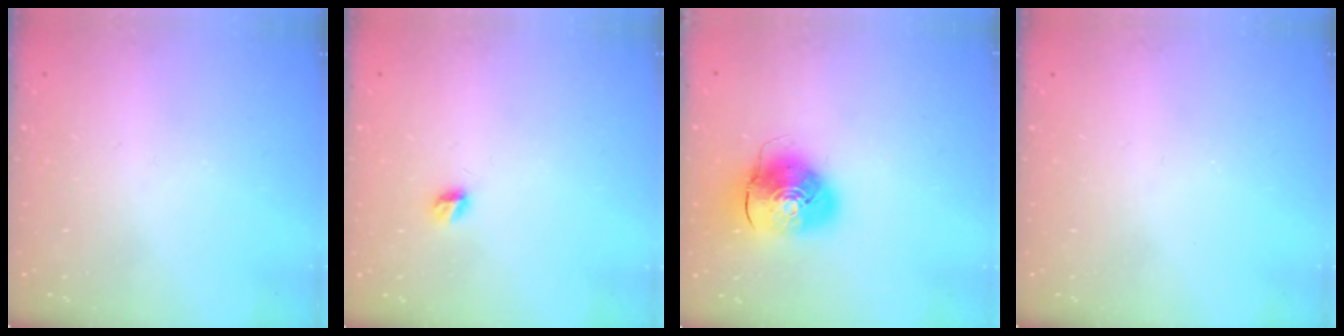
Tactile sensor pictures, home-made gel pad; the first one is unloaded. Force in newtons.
{"total": 5.0, "press": 5.0, "slide": 0.4}
{"total": 10.4, "press": 10.2, "slide": 1.7}
{"total": 0.0}